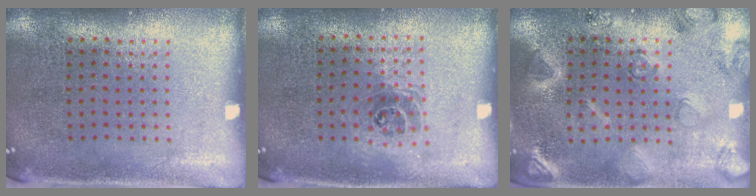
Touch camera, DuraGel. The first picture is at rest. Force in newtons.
{"total": 1.1, "press": 0.9, "slide": 0.5}
{"total": 2.5, "press": 2.5, "slide": 0.1}